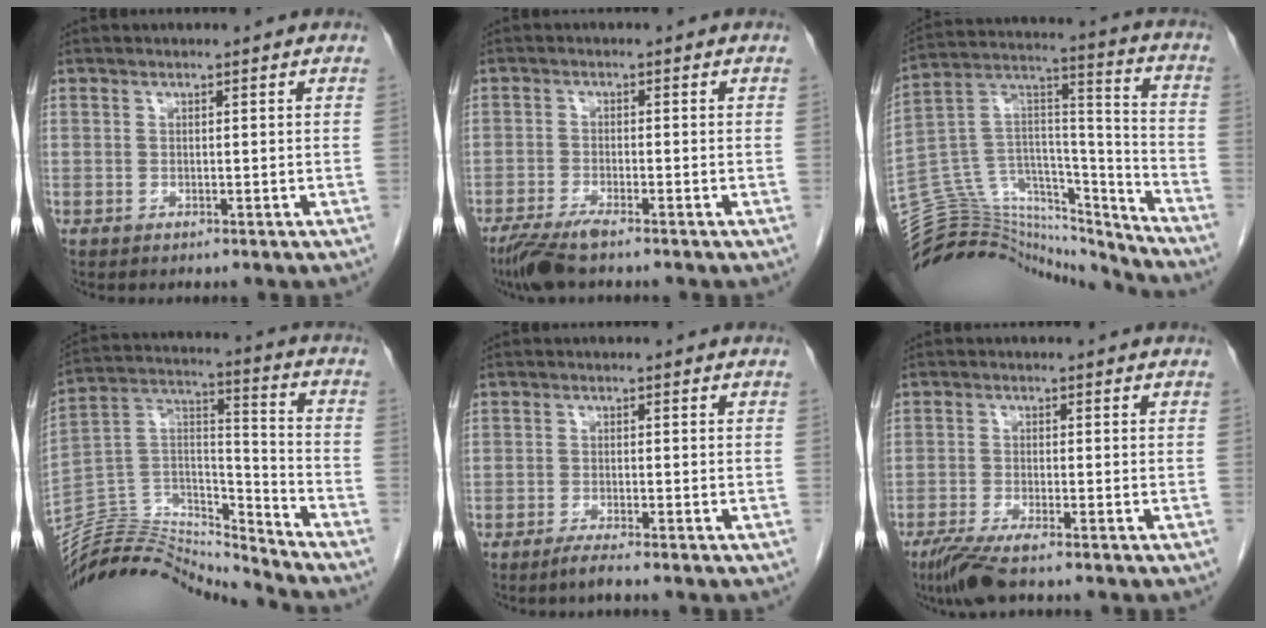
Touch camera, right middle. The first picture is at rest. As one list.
[{"total": 4.9, "force": [-3.8, 0.4, 3.1], "torque": [-0.063, -0.014, -0.072]}, {"total": 24.5, "force": [-22.9, 7.3, 4.4], "torque": [-0.119, 0.063, -0.364]}, {"total": 19.0, "force": [-18.8, 1.2, 2.0], "torque": [-0.032, 0.053, -0.326]}, {"total": 1.7, "force": [-1.4, -0.4, 0.9], "torque": [-0.025, -0.005, -0.029]}, {"total": 5.2, "force": [-3.8, 0.2, 3.5], "torque": [-0.069, -0.015, -0.071]}]